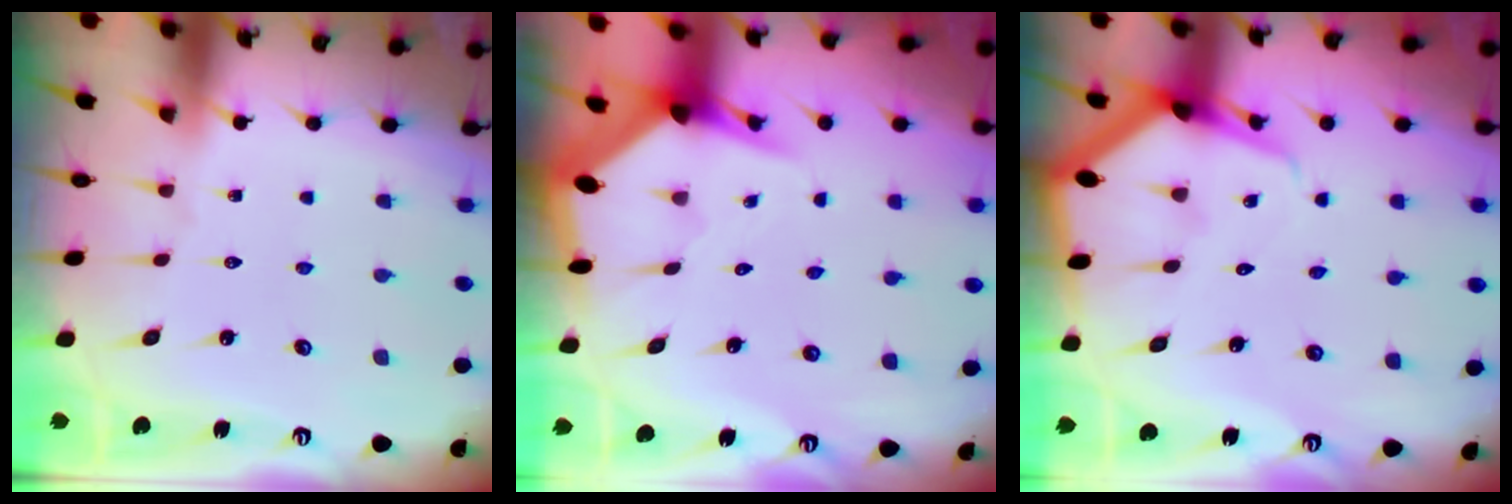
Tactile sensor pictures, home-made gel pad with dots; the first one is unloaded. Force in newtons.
{"total": 4.4, "press": 4.3, "slide": 0.7}
{"total": 6.1, "press": 6.0, "slide": 0.5}